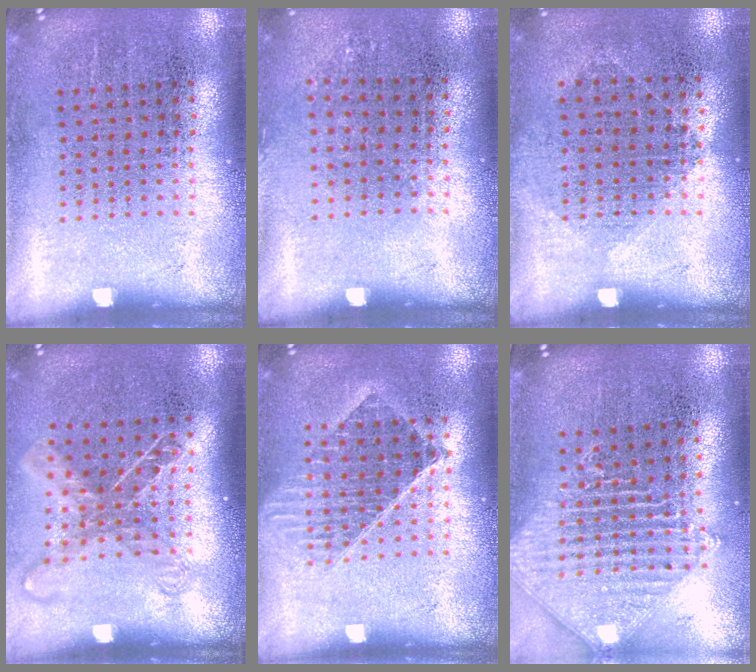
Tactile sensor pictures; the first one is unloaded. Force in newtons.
{"total": 0.8, "press": 0.7, "slide": 0.4}
{"total": 1.0, "press": 0.9, "slide": 0.4}
{"total": 1.6, "press": 1.3, "slide": 1.0}
{"total": 1.4, "press": 1.2, "slide": 0.7}
{"total": 1.9, "press": 1.6, "slide": 1.0}